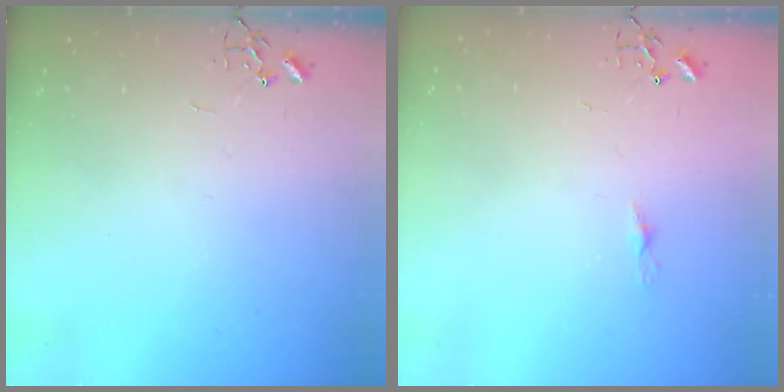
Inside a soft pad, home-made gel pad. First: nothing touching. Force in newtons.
{"total": 3.8, "press": 3.7, "slide": 0.3}